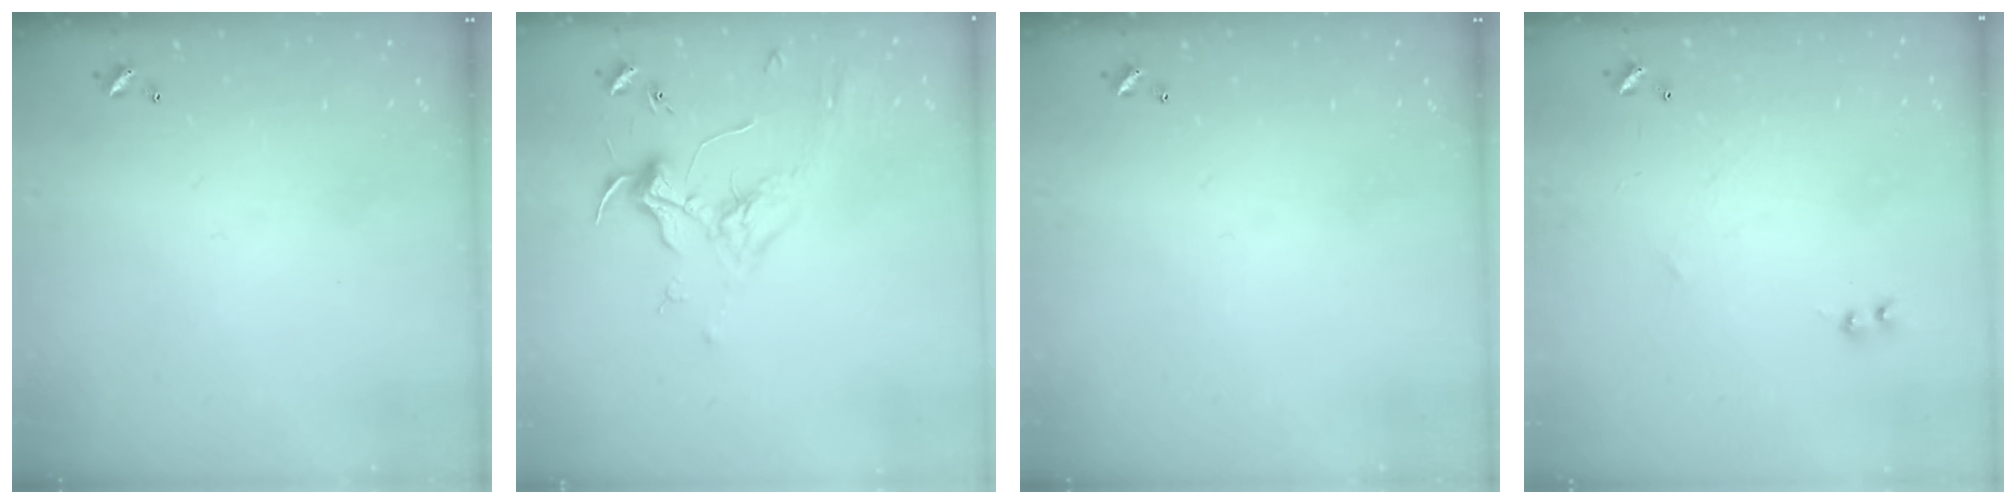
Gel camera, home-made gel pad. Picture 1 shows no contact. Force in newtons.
{"total": 1.8, "press": 1.6, "slide": 0.7}
{"total": 0.0}
{"total": 1.1, "press": 0.9, "slide": 0.6}